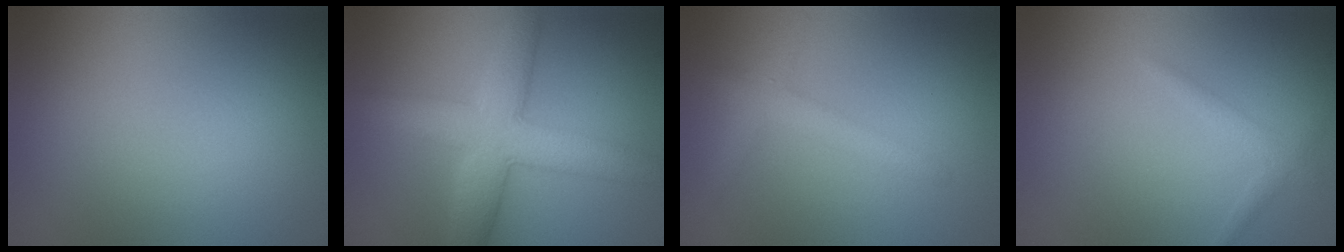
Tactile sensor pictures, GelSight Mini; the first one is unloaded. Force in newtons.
{"total": 6.7, "press": 6.7, "slide": 0.1}
{"total": 2.4, "press": 2.4, "slide": 0.1}
{"total": 1.2, "press": 1.2, "slide": 0.1}